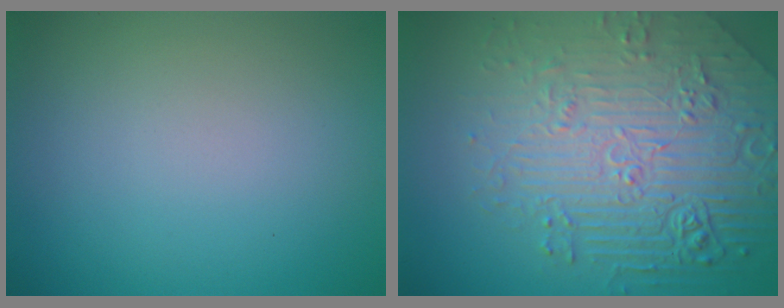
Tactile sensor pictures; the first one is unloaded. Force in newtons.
{"total": 8.5, "press": 6.1, "slide": 5.9}